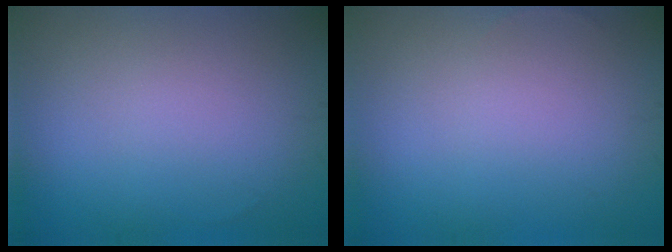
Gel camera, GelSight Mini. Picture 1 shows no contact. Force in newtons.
{"total": 0.0}